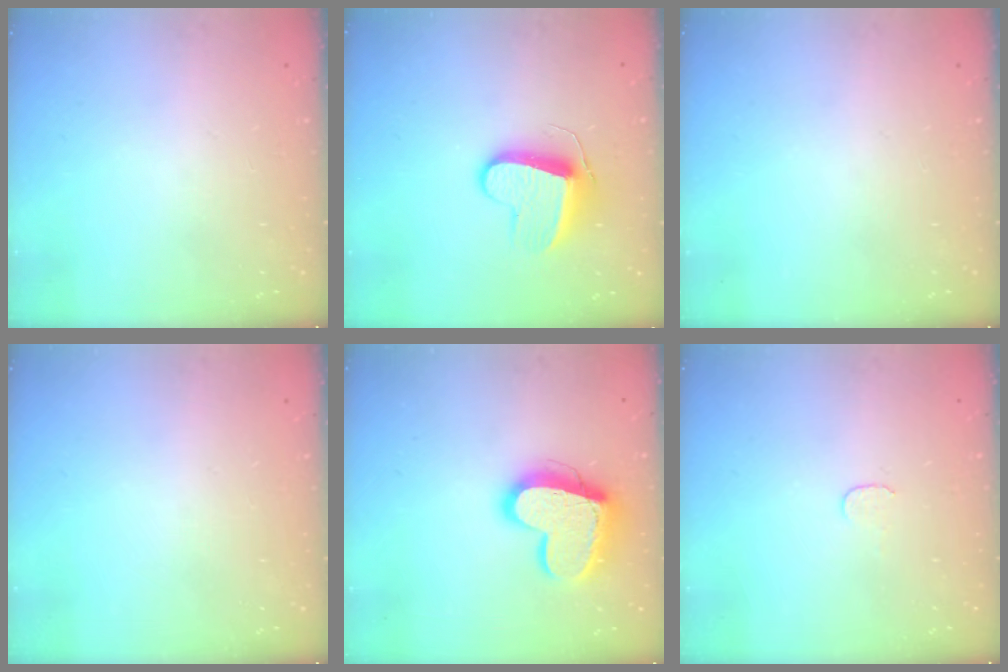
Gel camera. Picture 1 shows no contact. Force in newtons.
{"total": 9.9, "press": 9.9, "slide": 0.6}
{"total": 0.0}
{"total": 0.0}
{"total": 16.5, "press": 16.4, "slide": 1.5}
{"total": 3.9, "press": 3.9, "slide": 0.3}